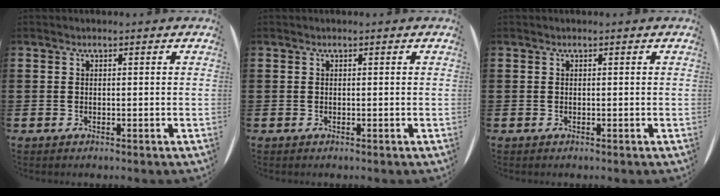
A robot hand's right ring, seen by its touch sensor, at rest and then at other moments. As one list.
[{"total": 0.0}, {"total": 0.0}]